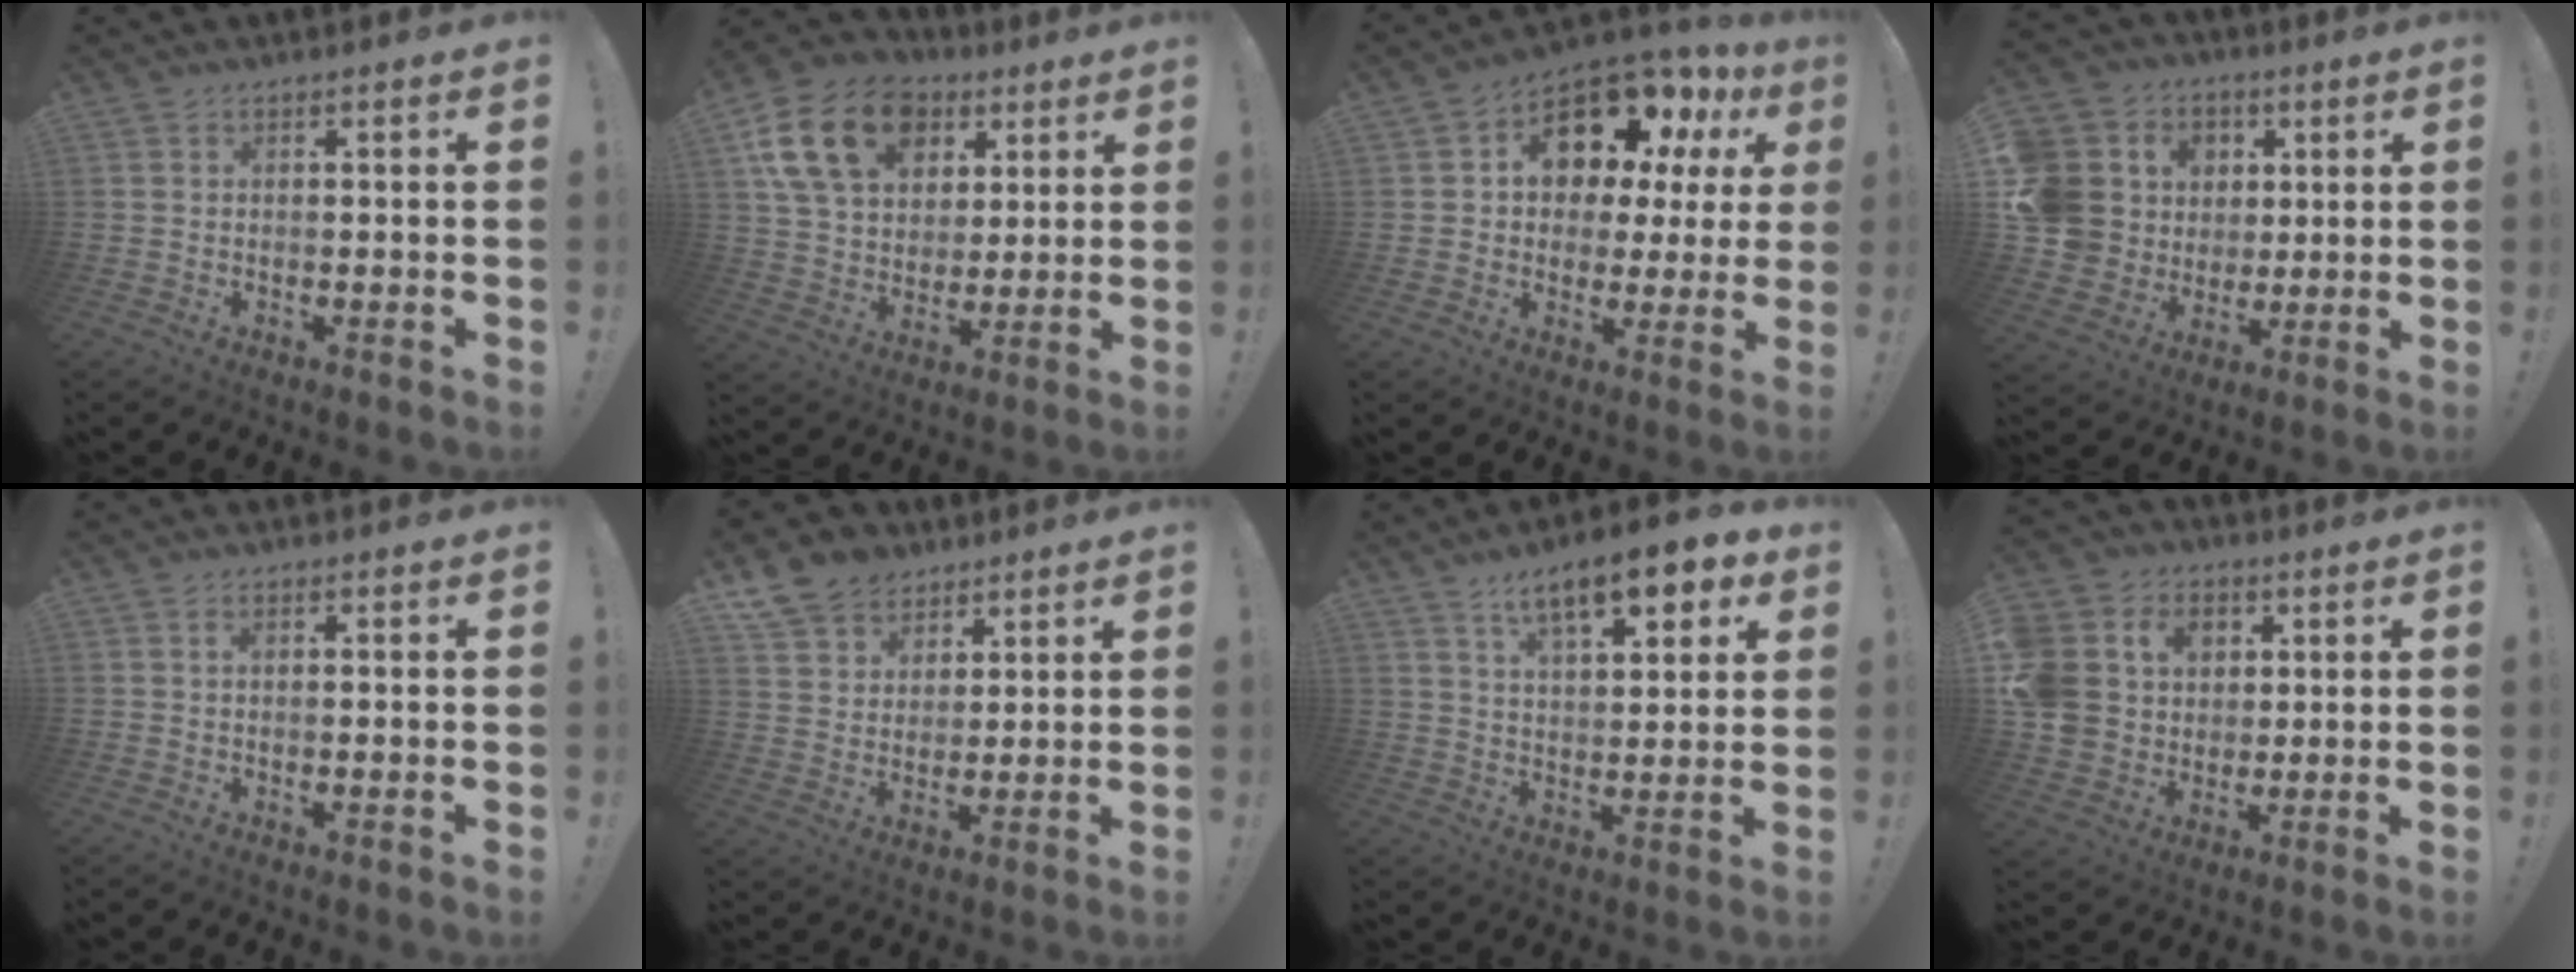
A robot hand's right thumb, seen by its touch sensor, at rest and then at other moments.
{"total": 19.9, "force": [8.5, 13.9, 11.4], "torque": [-0.192, -0.026, 0.159]}
{"total": 14.1, "force": [8.2, 8.3, 7.9], "torque": [-0.121, -0.061, 0.145]}
{"total": 14.5, "force": [2.2, 13.4, 4.9], "torque": [-0.096, 0.000, 0.071]}
{"total": 0.9, "force": [0.5, 0.1, 0.8], "torque": [-0.012, 0.000, 0.008]}
{"total": 10.6, "force": [7.3, 7.3, 2.2], "torque": [-0.043, -0.047, 0.147]}
{"total": 13.3, "force": [7.5, 4.8, 9.8], "torque": [-0.148, -0.033, 0.122]}
{"total": 13.7, "force": [3.0, 12.1, 5.6], "torque": [-0.114, -0.003, 0.066]}